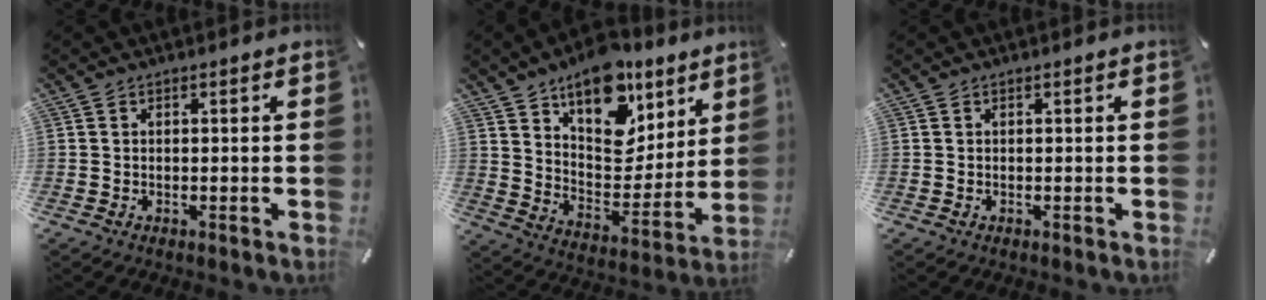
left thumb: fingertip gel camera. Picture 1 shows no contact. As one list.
[{"total": 17.5, "force": [12.6, 9.6, 7.4], "torque": [-0.101, -0.098, 0.223]}, {"total": 0.0}]